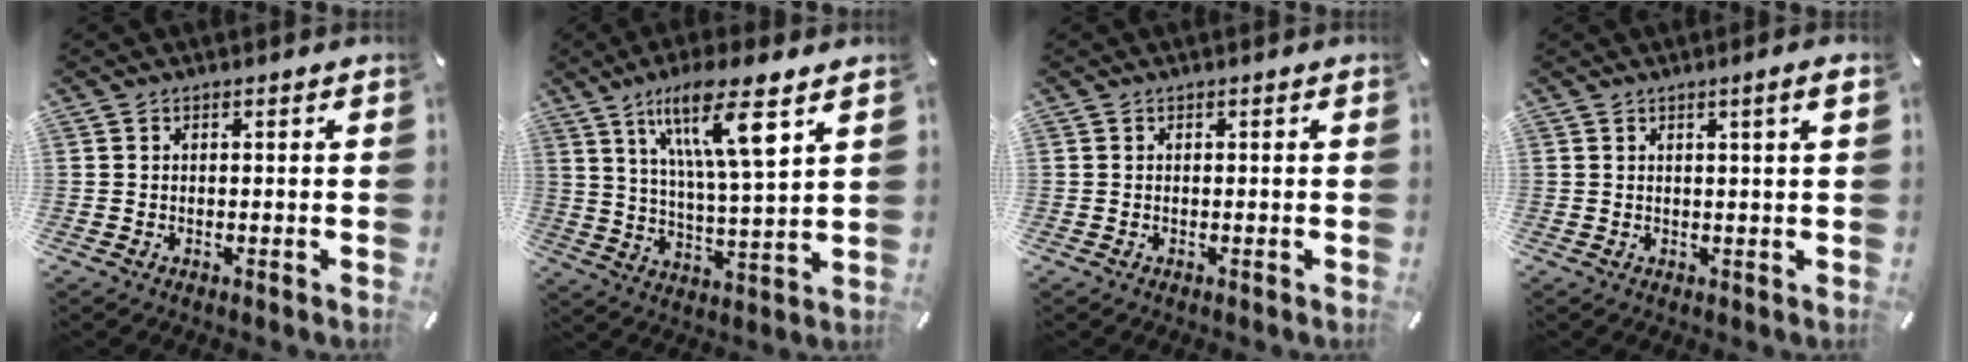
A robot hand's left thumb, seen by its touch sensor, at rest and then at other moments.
{"total": 15.5, "force": [9.4, 2.9, 11.9], "torque": [-0.219, -0.031, 0.150]}
{"total": 0.0}
{"total": 3.0, "force": [1.2, 0.1, 2.8], "torque": [-0.052, -0.001, 0.019]}